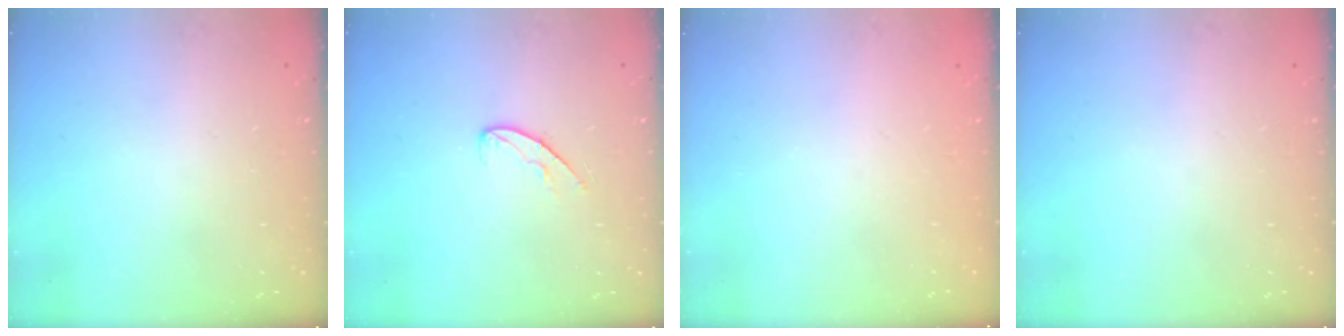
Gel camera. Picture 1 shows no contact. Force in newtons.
{"total": 5.7, "press": 5.7, "slide": 0.5}
{"total": 0.0}
{"total": 0.0}